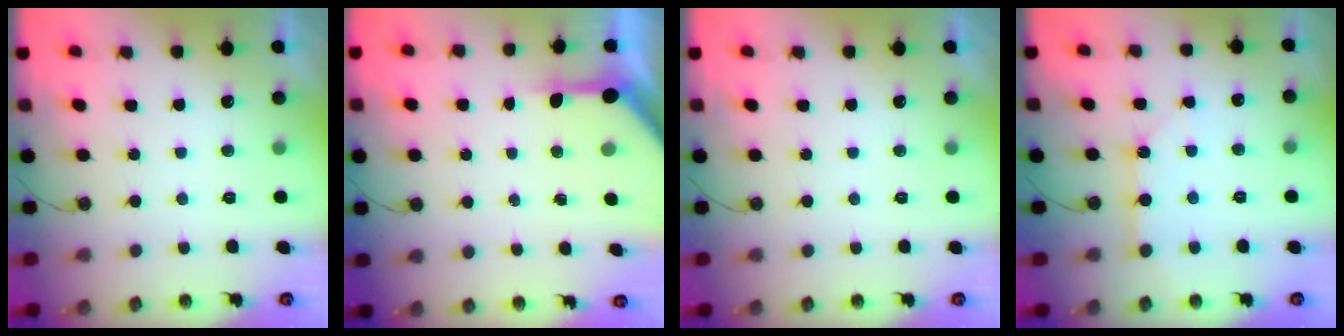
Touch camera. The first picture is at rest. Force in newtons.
{"total": 6.2, "press": 6.2, "slide": 0.7}
{"total": 0.0}
{"total": 4.3, "press": 4.3, "slide": 0.4}